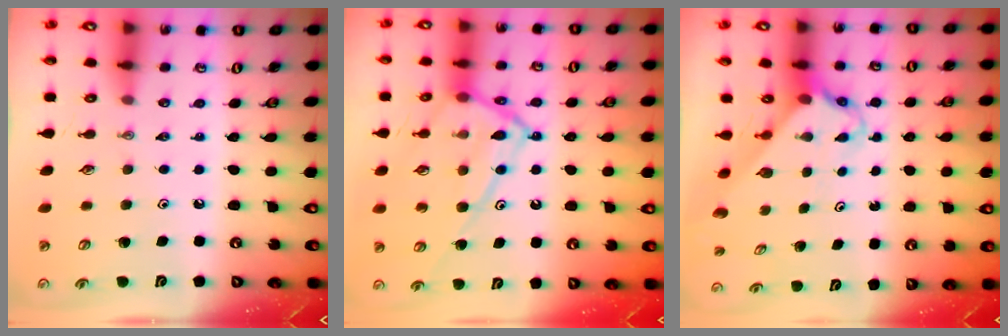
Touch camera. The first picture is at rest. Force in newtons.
{"total": 16.6, "press": 16.6, "slide": 1.4}
{"total": 2.5, "press": 2.5, "slide": 0.2}